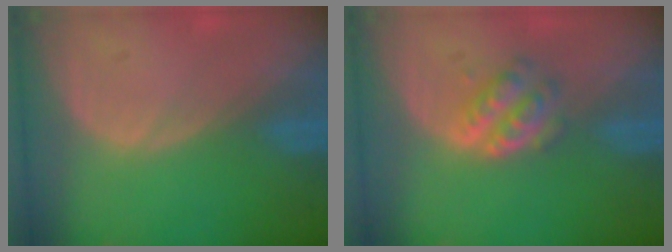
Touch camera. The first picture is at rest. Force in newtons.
{"total": 4.8, "press": 4.4, "slide": 1.9}